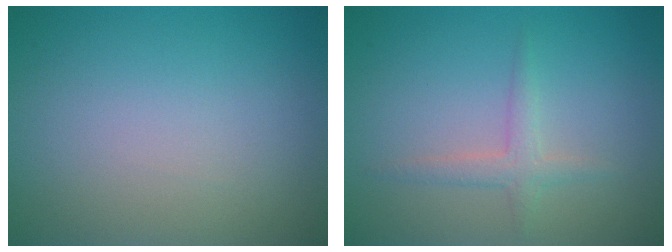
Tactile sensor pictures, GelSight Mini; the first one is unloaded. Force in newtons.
{"total": 1.7, "press": 1.7, "slide": 0.1}